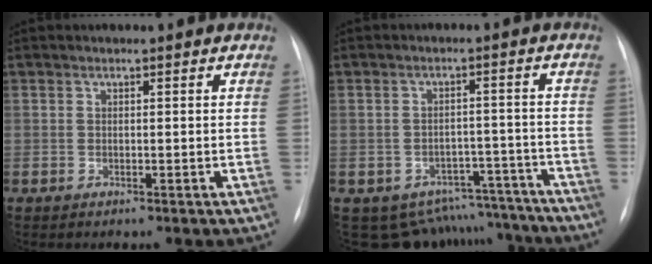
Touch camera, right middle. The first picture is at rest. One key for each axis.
{"total": 11.7, "fx": -10.5, "fy": 5.2, "fz": 0.6, "tx": 0.008, "ty": 0.040, "tz": -0.123}